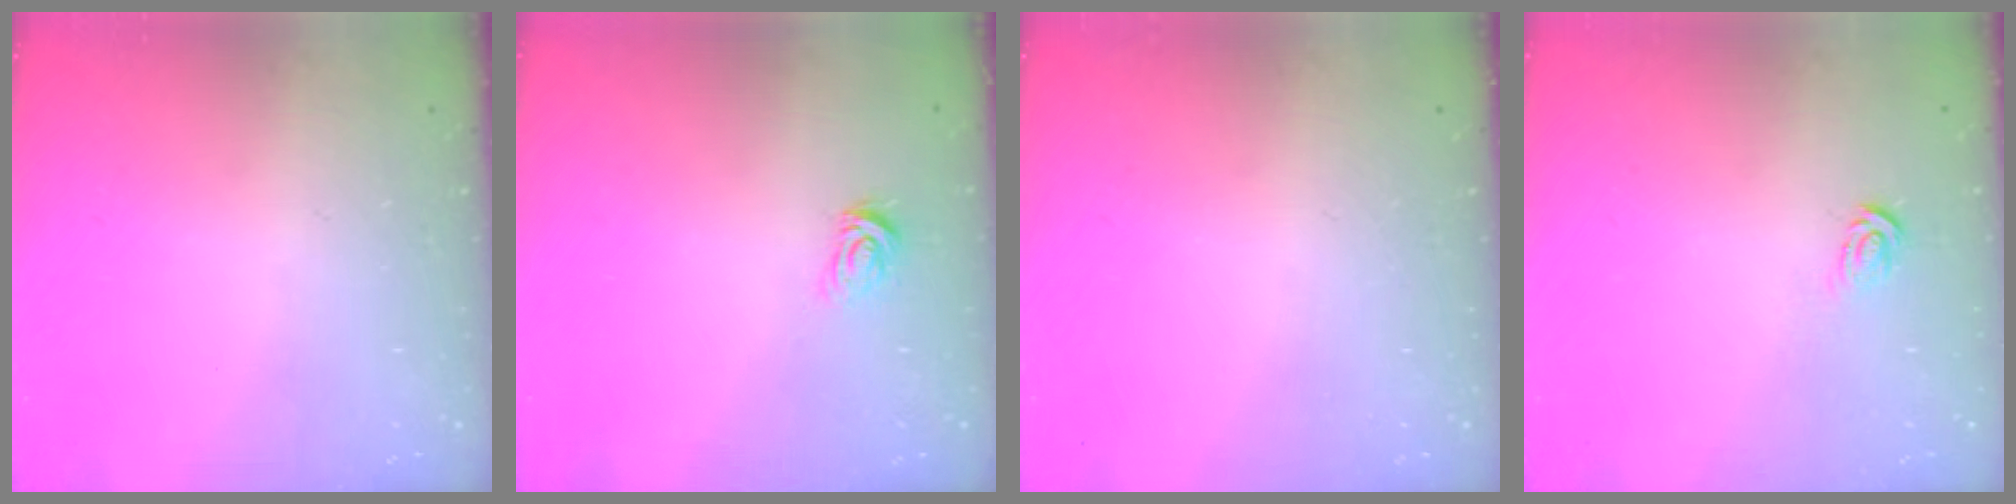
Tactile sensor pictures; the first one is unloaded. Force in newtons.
{"total": 2.6, "press": 2.6, "slide": 0.3}
{"total": 0.0}
{"total": 3.0, "press": 3.0, "slide": 0.1}